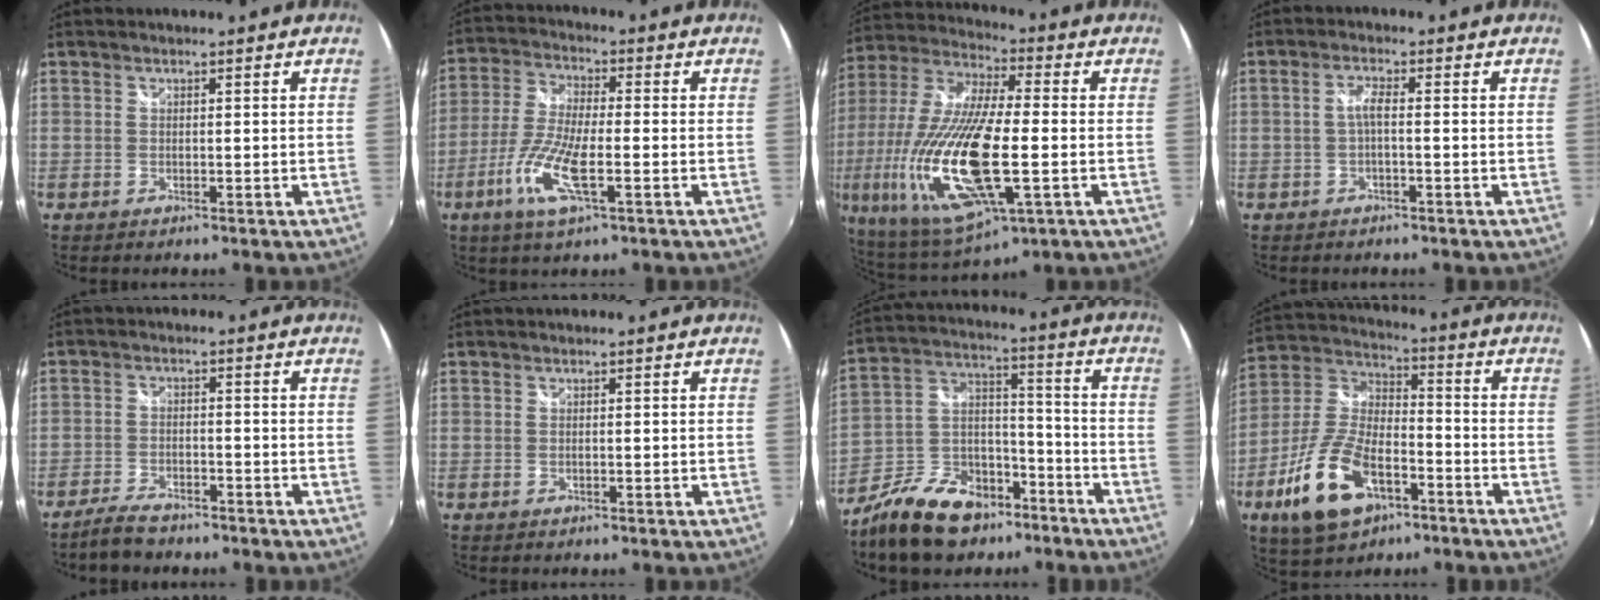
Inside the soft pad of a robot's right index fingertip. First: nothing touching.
{"total": 10.7, "force": [-4.0, 2.4, 9.7], "torque": [-0.211, -0.007, -0.081]}
{"total": 27.3, "force": [-6.2, 8.8, 25.1], "torque": [-0.528, -0.052, -0.112]}
{"total": 2.1, "force": [-0.6, 0.2, 2.0], "torque": [-0.041, 0.005, -0.013]}
{"total": 5.3, "force": [-4.5, 1.8, 2.1], "torque": [-0.064, -0.005, -0.083]}
{"total": 0.0}
{"total": 17.4, "force": [-11.9, 9.5, 8.4], "torque": [-0.189, 0.024, -0.194]}
{"total": 16.9, "force": [-8.0, 8.4, 12.2], "torque": [-0.266, -0.004, -0.142]}